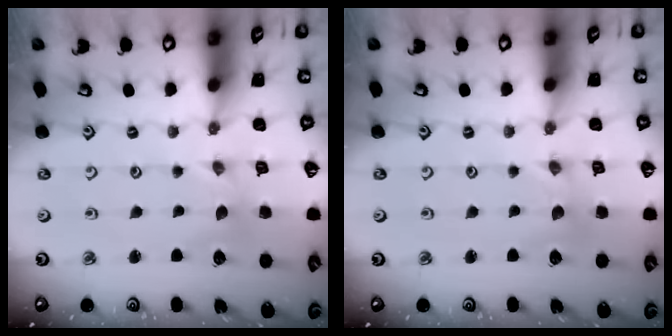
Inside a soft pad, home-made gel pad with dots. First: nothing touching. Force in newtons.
{"total": 0.0}